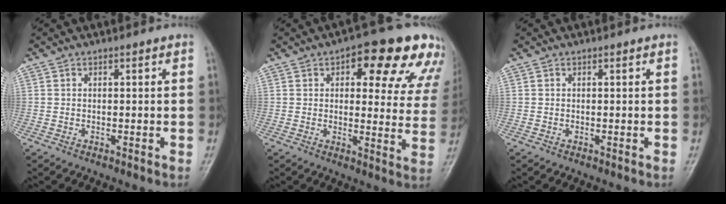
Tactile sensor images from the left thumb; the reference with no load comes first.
{"total": 17.7, "force": [9.9, 7.5, 12.6], "torque": [-0.108, -0.019, 0.112]}
{"total": 0.0}